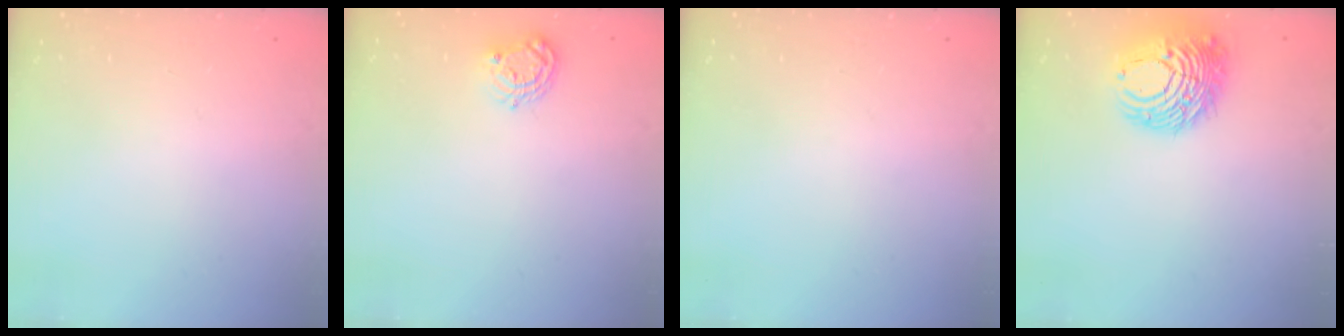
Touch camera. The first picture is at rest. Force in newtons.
{"total": 6.8, "press": 6.8, "slide": 0.6}
{"total": 0.0}
{"total": 12.1, "press": 12.0, "slide": 1.4}